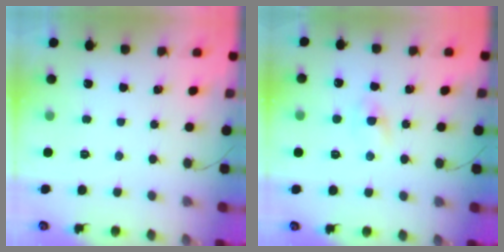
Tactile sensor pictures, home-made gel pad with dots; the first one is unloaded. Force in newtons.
{"total": 1.8, "press": 1.6, "slide": 0.8}